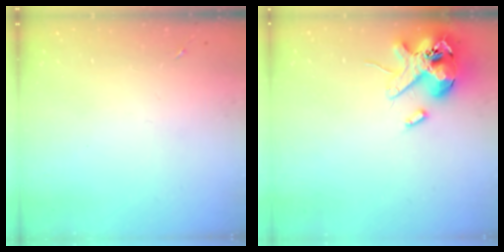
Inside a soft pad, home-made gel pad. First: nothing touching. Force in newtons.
{"total": 14.4, "press": 14.2, "slide": 2.4}